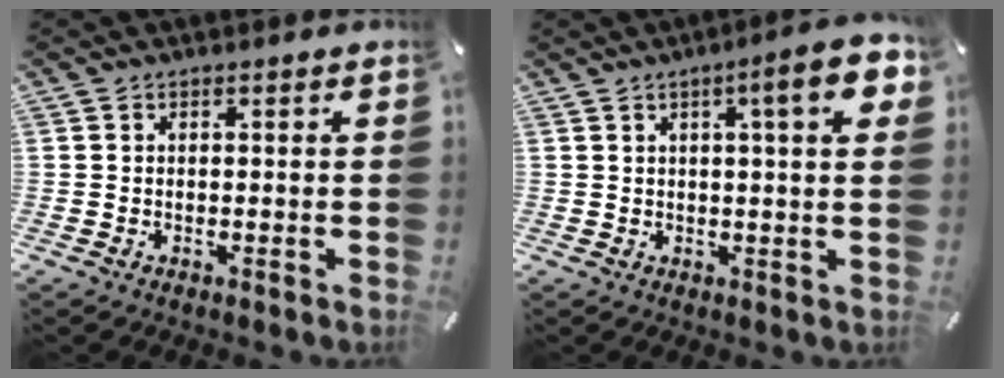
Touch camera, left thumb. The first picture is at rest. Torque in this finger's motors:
{"motor_torque": [0.60, 0.64, 0.34, 0.19, 0.09]}